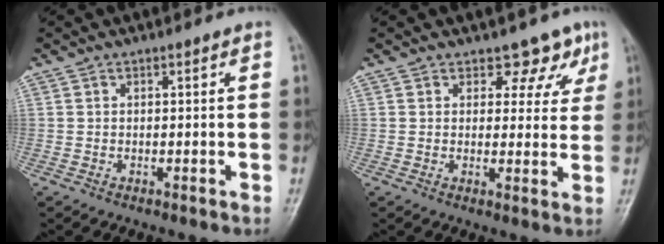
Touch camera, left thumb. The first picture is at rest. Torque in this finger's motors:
{"motor_torque": [0.30, 0.27, -0.25, -0.08, 0.04]}